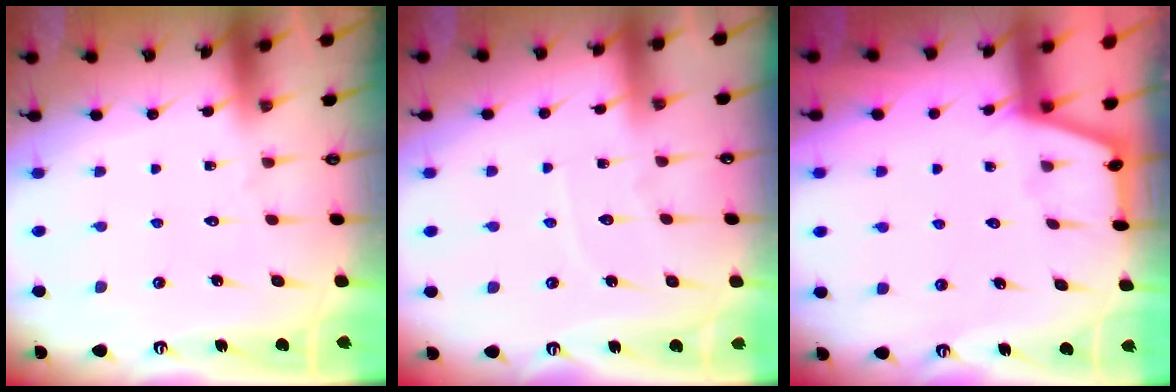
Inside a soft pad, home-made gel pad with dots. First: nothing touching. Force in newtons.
{"total": 4.3, "press": 4.3, "slide": 0.5}
{"total": 1.5, "press": 1.5, "slide": 0.2}